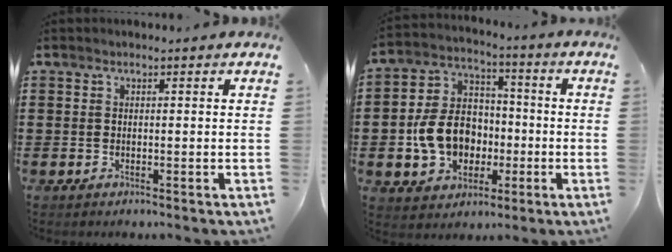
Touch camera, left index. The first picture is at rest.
{"total": 10.4, "force": [-2.0, 8.5, 5.6], "torque": [-0.139, 0.023, -0.037]}